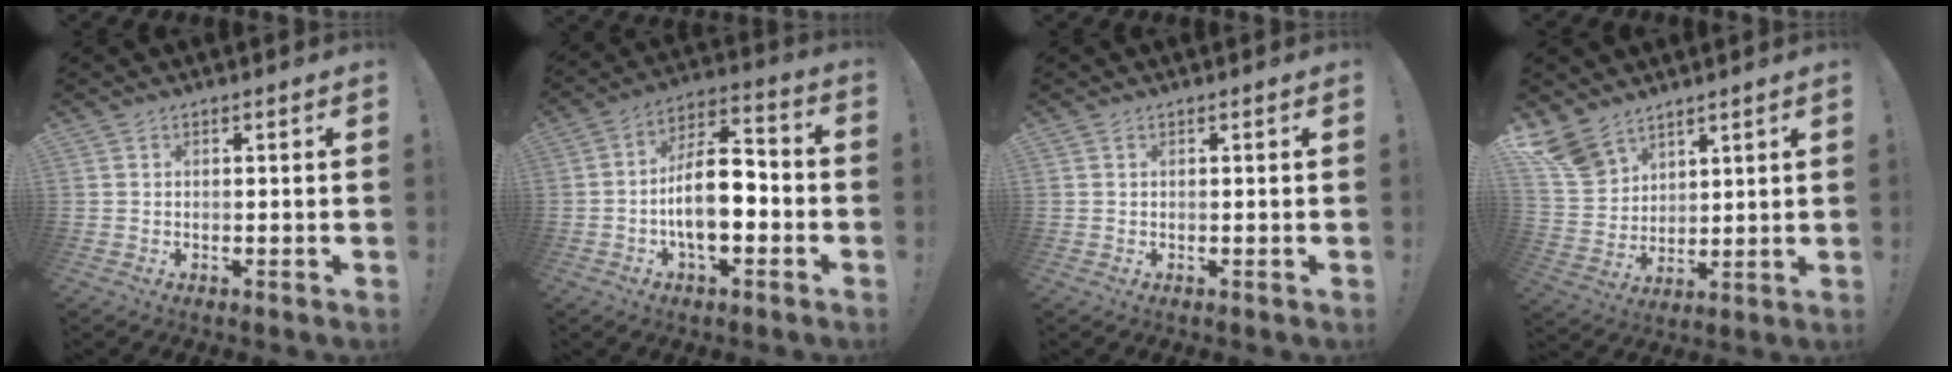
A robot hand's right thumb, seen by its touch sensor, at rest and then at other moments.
{"total": 14.4, "force": [-3.5, 7.1, 12.1], "torque": [-0.214, 0.016, -0.062]}
{"total": 0.0}
{"total": 11.0, "force": [8.7, 6.2, 2.5], "torque": [-0.056, -0.055, 0.176]}